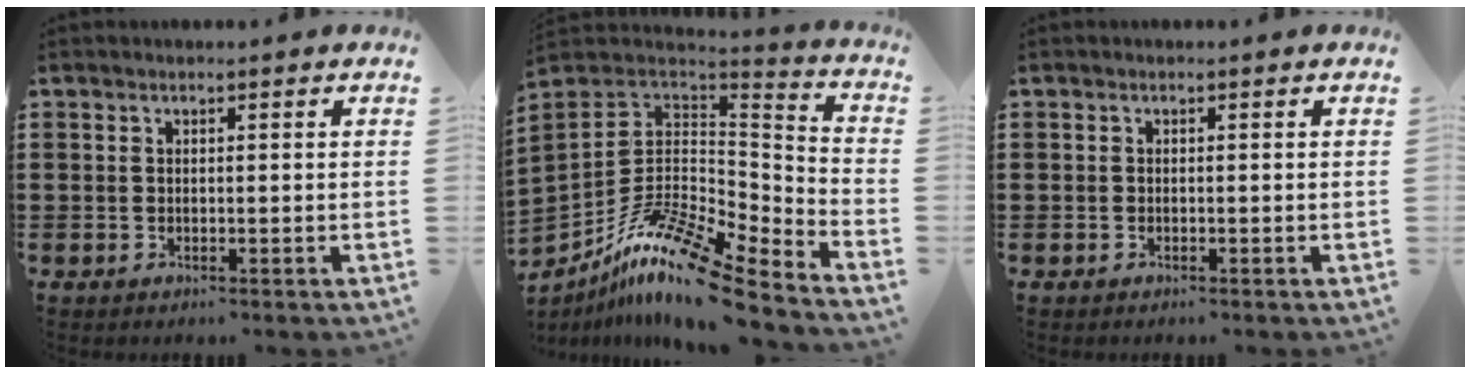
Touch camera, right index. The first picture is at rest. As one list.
[{"total": 14.0, "force": [-9.4, 3.7, 9.6], "torque": [-0.194, 0.019, -0.181]}, {"total": 0.0}]